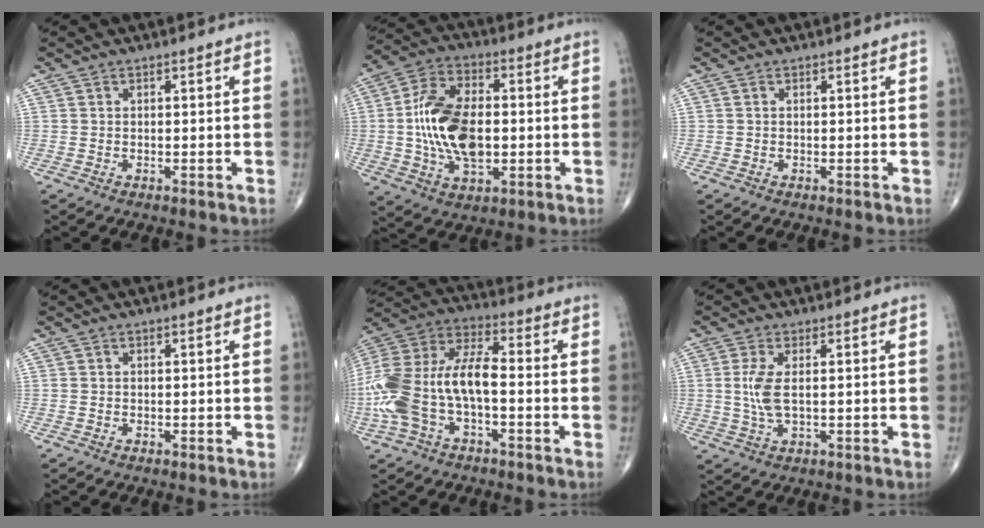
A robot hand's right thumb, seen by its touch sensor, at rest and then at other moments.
{"total": 16.1, "force": [-0.5, 9.1, 13.2], "torque": [-0.241, 0.011, -0.009]}
{"total": 0.0}
{"total": 0.0}
{"total": 20.8, "force": [-3.9, 10.5, 17.5], "torque": [-0.391, 0.042, -0.071]}
{"total": 5.0, "force": [0.5, 1.8, 4.6], "torque": [-0.114, -0.007, 0.012]}